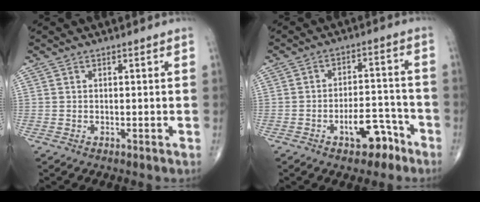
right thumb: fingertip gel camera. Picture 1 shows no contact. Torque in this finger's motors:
{"motor_torque": [2.54, 1.87, 0.89, -0.33, 0.21]}